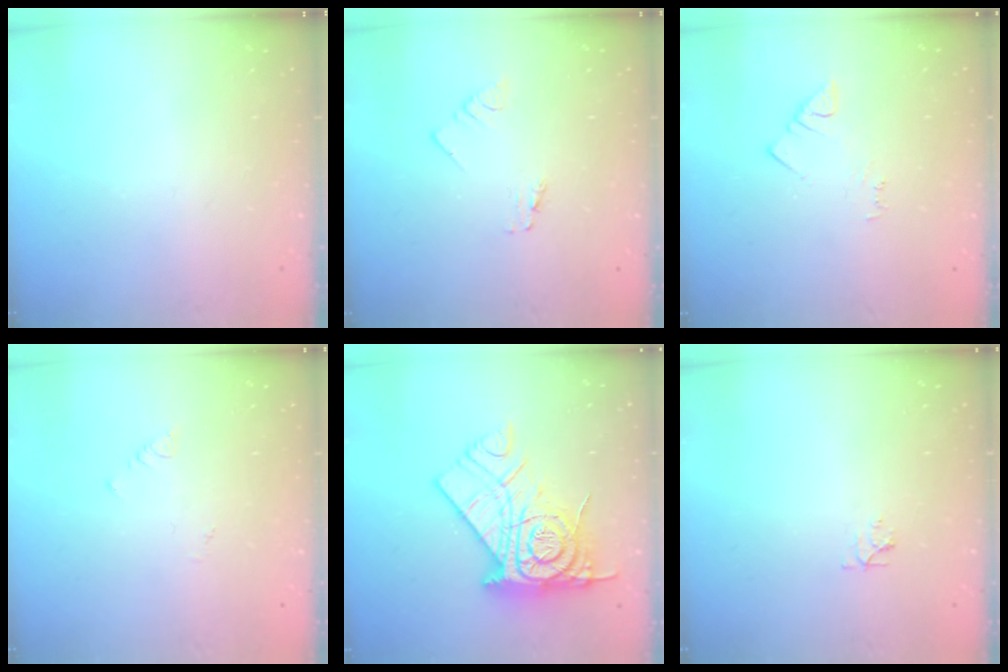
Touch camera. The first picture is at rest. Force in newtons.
{"total": 0.0}
{"total": 2.5, "press": 2.5, "slide": 0.4}
{"total": 1.9, "press": 1.9, "slide": 0.4}
{"total": 19.7, "press": 19.6, "slide": 1.7}
{"total": 4.6, "press": 4.6, "slide": 0.7}